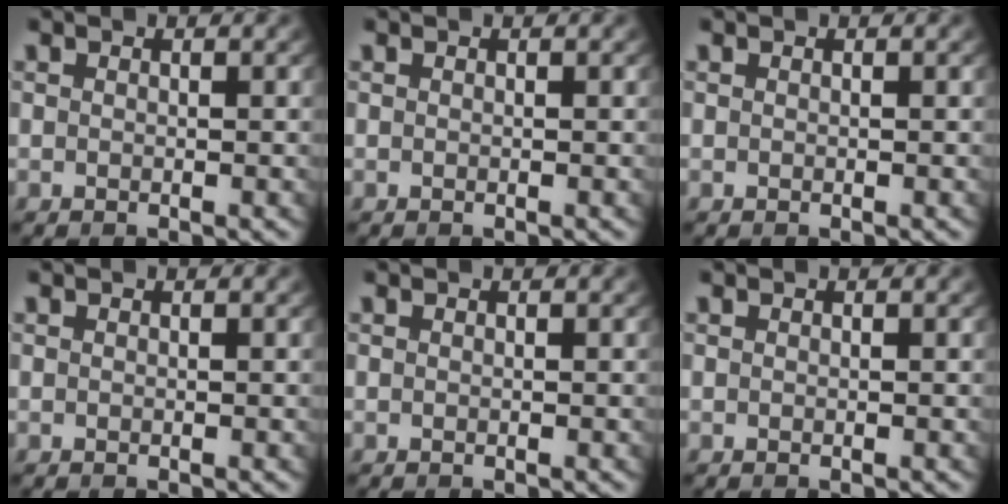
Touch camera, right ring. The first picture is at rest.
{"total": 0.0}
{"total": 0.0}
{"total": 0.0}
{"total": 0.0}
{"total": 0.0}